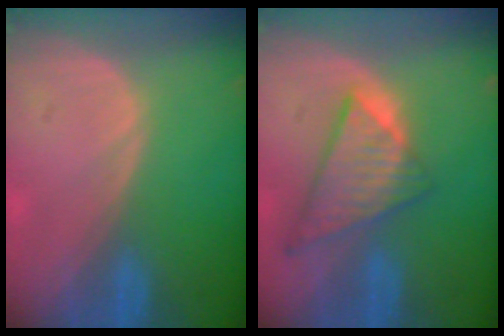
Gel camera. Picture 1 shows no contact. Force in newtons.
{"total": 8.7, "press": 7.5, "slide": 4.5}